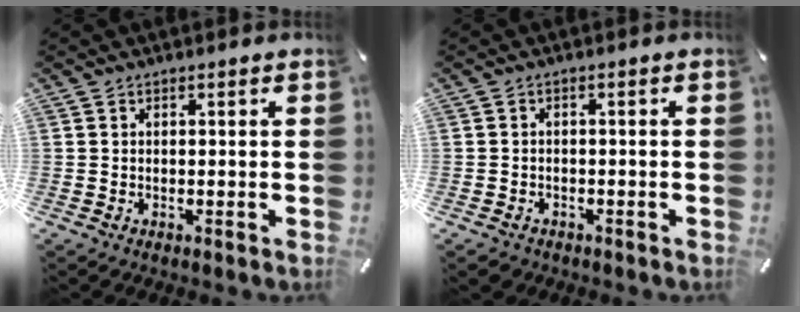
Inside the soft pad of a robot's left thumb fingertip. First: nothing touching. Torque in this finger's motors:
{"motor_torque": [0.02, 0.65, 0.04, 0.20, 0.15]}